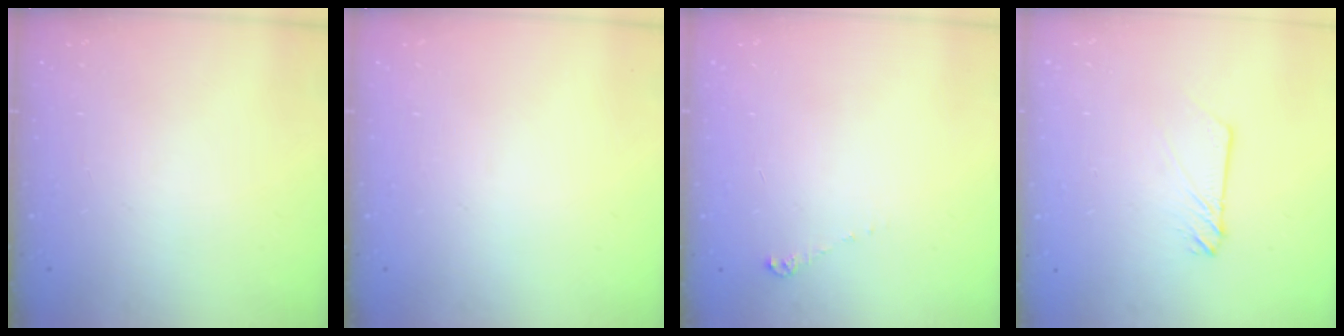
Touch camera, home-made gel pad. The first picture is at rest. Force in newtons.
{"total": 0.0}
{"total": 4.3, "press": 4.2, "slide": 0.6}
{"total": 2.9, "press": 2.9, "slide": 0.4}